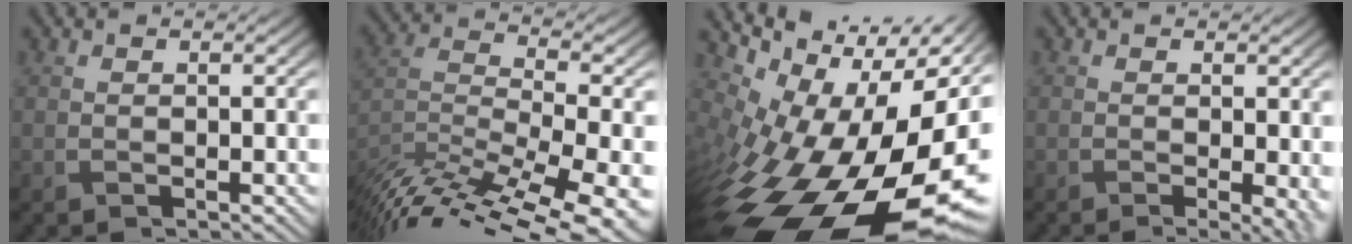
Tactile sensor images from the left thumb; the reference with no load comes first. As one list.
[{"total": 16.1, "force": [-11.2, 5.1, 10.4], "torque": [-0.205, -0.006, -0.150]}, {"total": 17.5, "force": [-3.9, 8.8, 14.6], "torque": [-0.244, -0.032, -0.055]}, {"total": 2.7, "force": [-0.9, 0.6, 2.5], "torque": [-0.033, -0.004, -0.008]}]